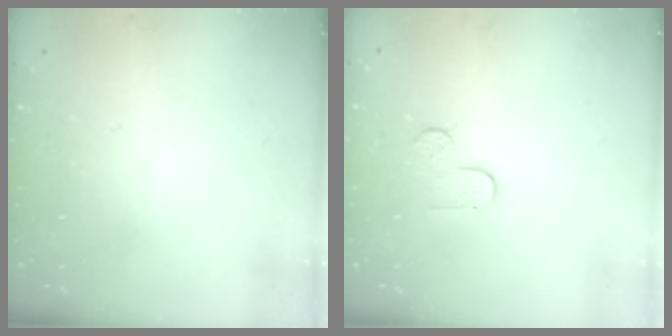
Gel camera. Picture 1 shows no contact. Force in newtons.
{"total": 3.7, "press": 3.6, "slide": 0.4}